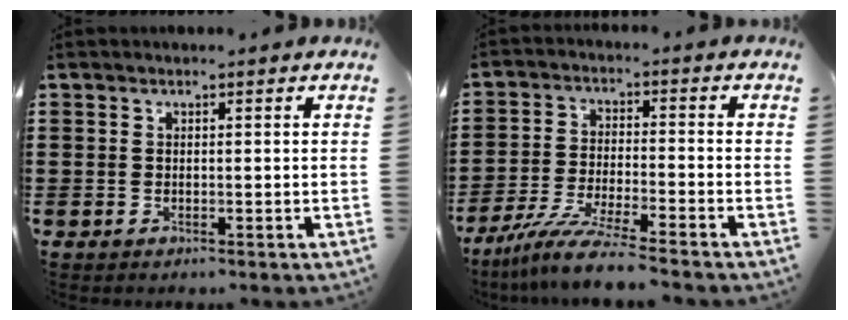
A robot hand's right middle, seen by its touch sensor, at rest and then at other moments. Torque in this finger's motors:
{"motor_torque": [1.35, -0.79, 0.21, 0.21]}